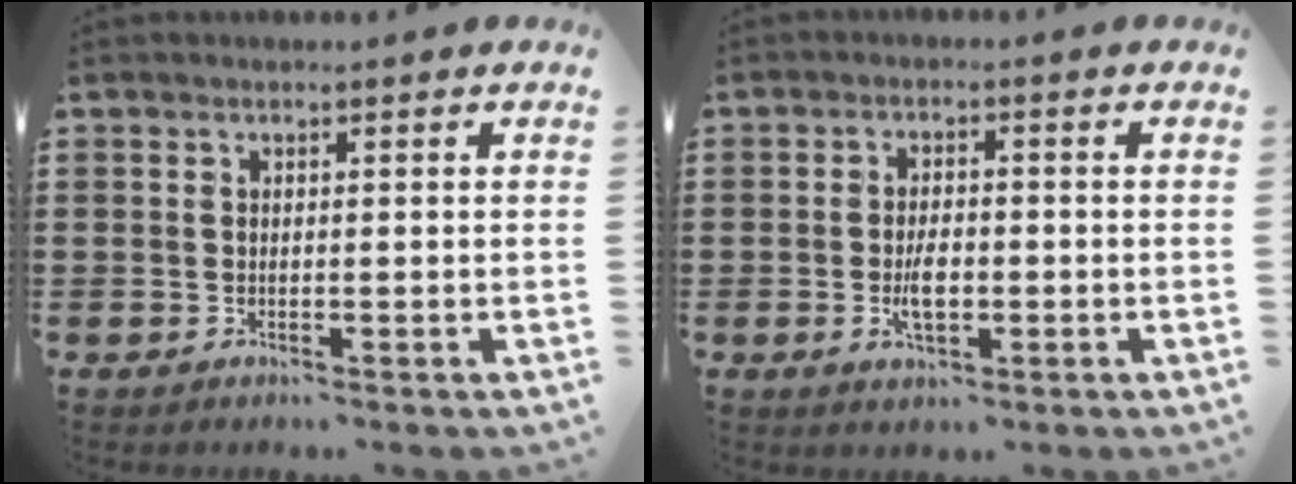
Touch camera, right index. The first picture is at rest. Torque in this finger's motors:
{"motor_torque": [1.86, 0.28, 0.61, 0.15]}